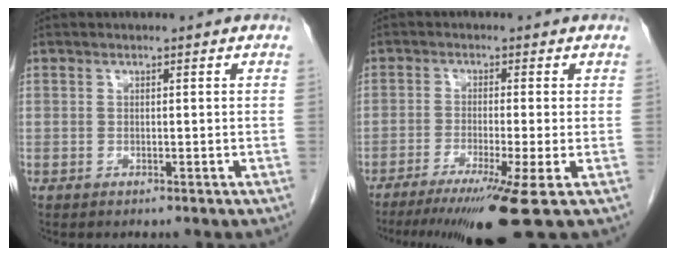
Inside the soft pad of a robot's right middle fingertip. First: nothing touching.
{"total": 9.8, "force": [-6.4, -1.5, 7.3], "torque": [-0.113, -0.031, -0.101]}